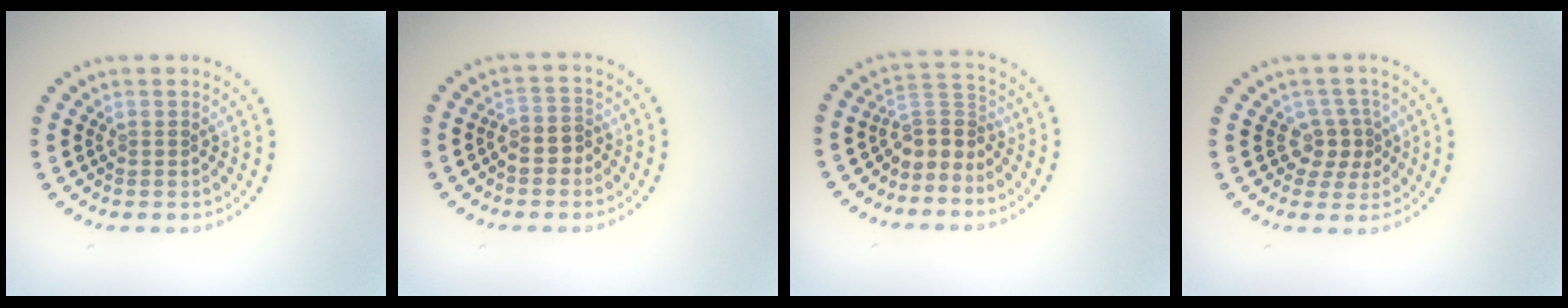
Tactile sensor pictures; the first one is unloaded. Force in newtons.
{"total": 2.3, "press": 2.1, "slide": 0.9}
{"total": 2.9, "press": 2.1, "slide": 2.0}
{"total": 2.5, "press": 2.0, "slide": 1.5}